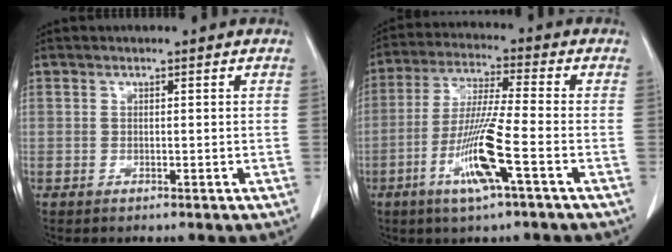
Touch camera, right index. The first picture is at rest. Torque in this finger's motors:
{"motor_torque": [0.28, -0.16, 0.28, 0.21]}